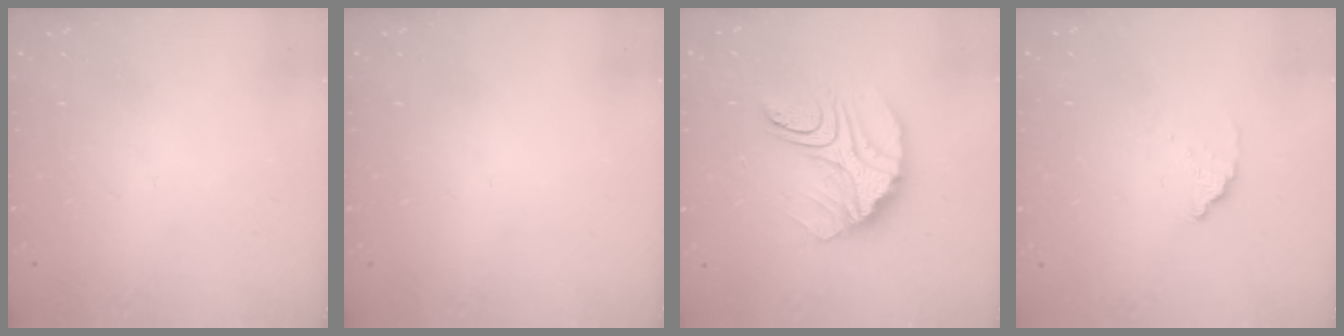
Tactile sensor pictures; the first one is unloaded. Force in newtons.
{"total": 0.0}
{"total": 12.1, "press": 12.0, "slide": 1.0}
{"total": 1.8, "press": 1.8, "slide": 0.1}